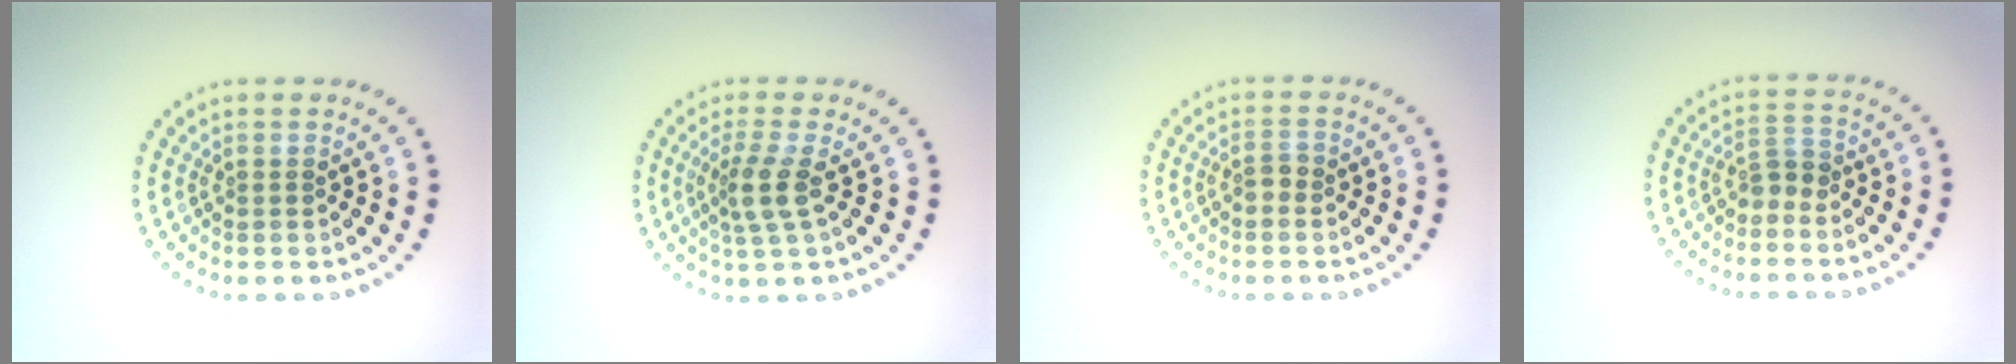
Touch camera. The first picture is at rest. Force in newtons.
{"total": 2.7, "press": 2.1, "slide": 1.6}
{"total": 1.0, "press": 1.0, "slide": 0.2}
{"total": 1.6, "press": 1.3, "slide": 0.9}